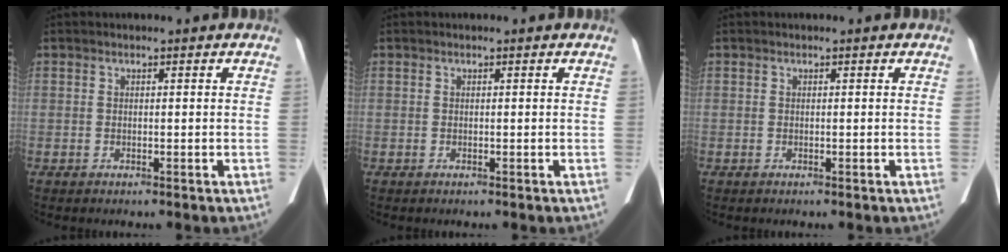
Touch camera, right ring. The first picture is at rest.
{"total": 0.0}
{"total": 0.0}